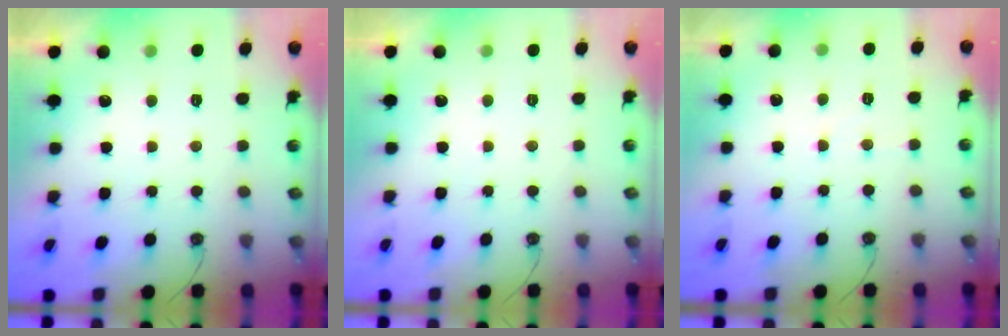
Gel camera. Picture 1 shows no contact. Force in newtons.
{"total": 0.0}
{"total": 3.2, "press": 3.1, "slide": 0.7}